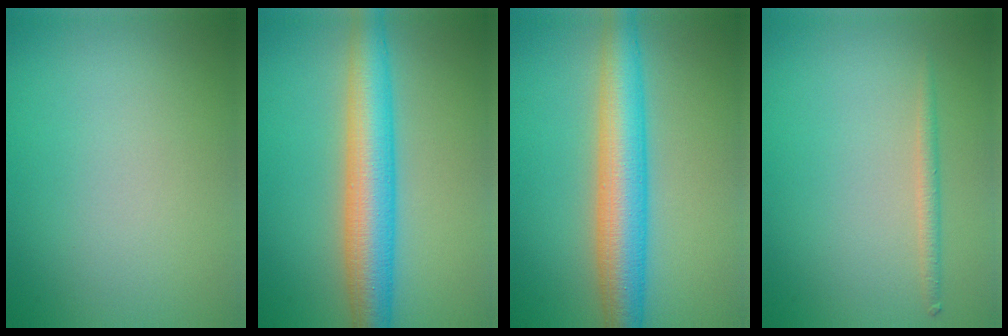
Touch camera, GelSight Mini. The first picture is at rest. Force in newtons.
{"total": 6.4, "press": 6.4, "slide": 0.0}
{"total": 6.4, "press": 6.4, "slide": 0.0}
{"total": 1.2, "press": 1.2, "slide": 0.0}